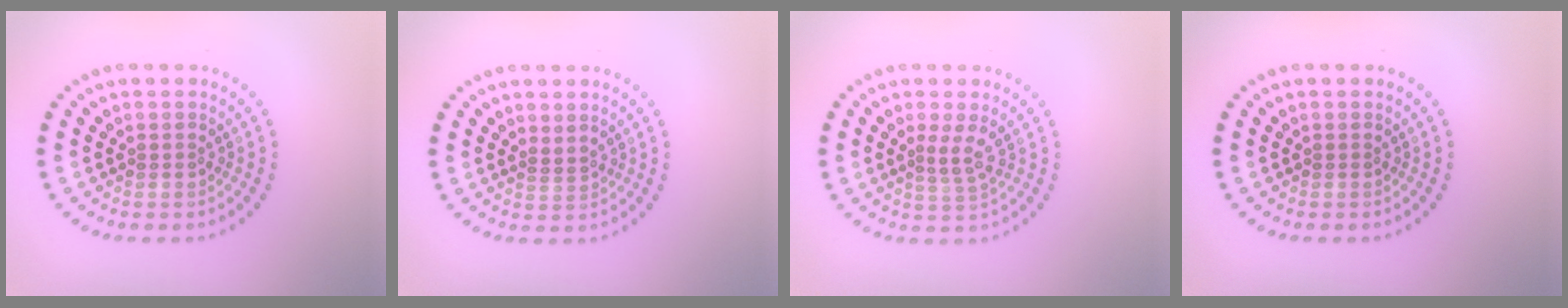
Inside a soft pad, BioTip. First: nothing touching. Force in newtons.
{"total": 0.6, "press": 0.3, "slide": 0.5}
{"total": 1.9, "press": 1.4, "slide": 1.3}
{"total": 0.0}